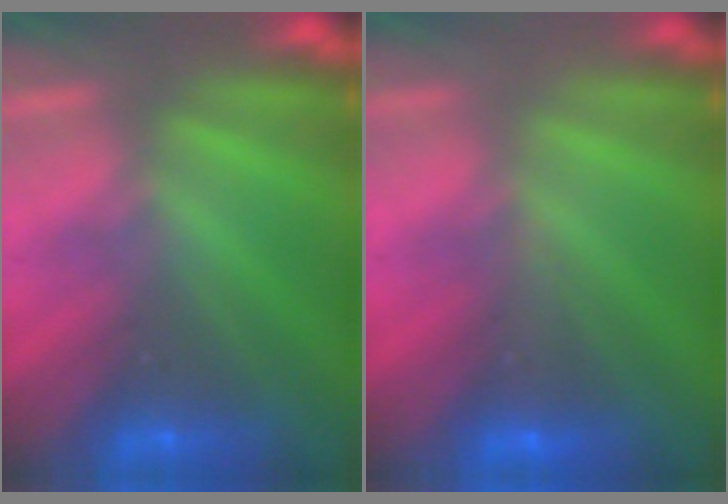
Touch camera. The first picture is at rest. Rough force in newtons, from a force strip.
{"total": 3.0}